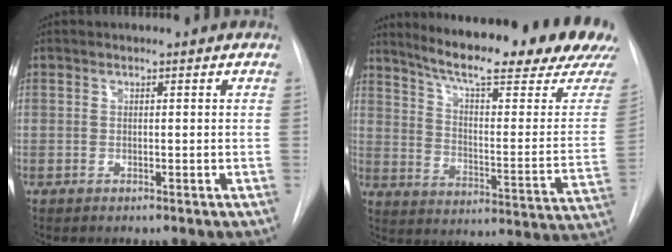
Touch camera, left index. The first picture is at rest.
{"total": 26.3, "force": [22.8, 0.9, 13.1], "torque": [-0.200, -0.090, 0.297]}